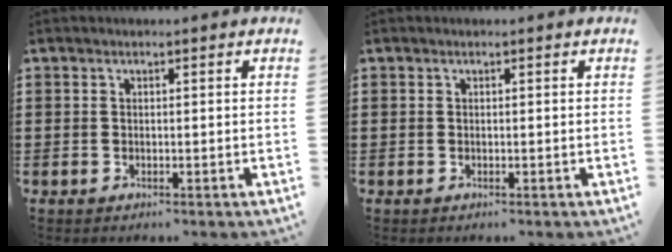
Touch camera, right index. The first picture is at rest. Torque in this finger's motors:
{"motor_torque": [0.00, 0.00, 0.00, 0.00]}